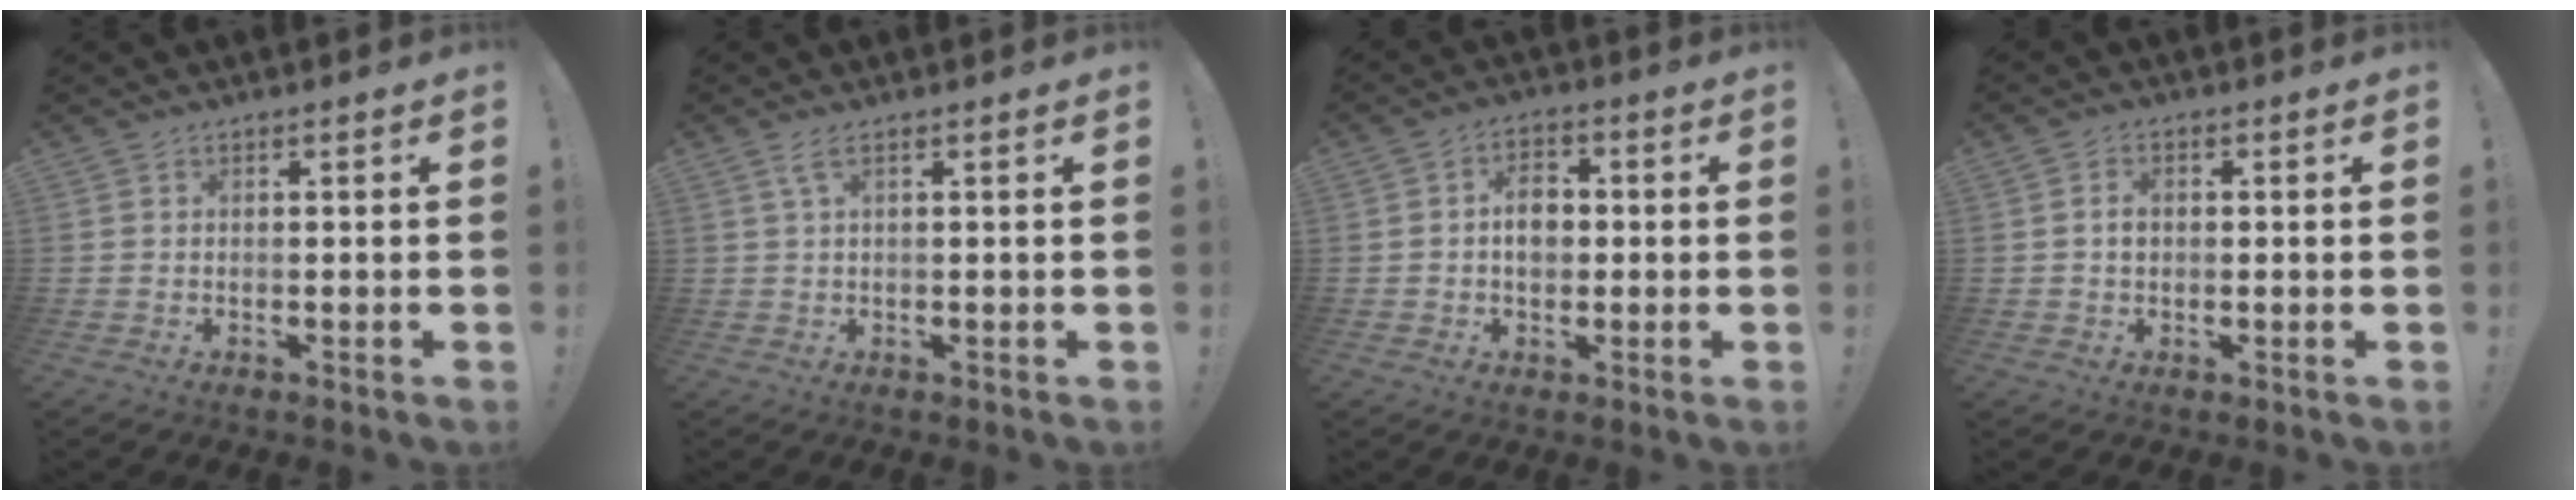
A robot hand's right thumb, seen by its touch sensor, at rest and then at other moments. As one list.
[{"total": 2.4, "force": [1.0, 0.4, 2.2], "torque": [-0.039, -0.001, 0.017]}, {"total": 6.8, "force": [0.1, 5.1, 4.5], "torque": [-0.070, 0.003, -0.002]}, {"total": 2.6, "force": [0.1, 2.1, 1.6], "torque": [-0.023, 0.004, -0.001]}]